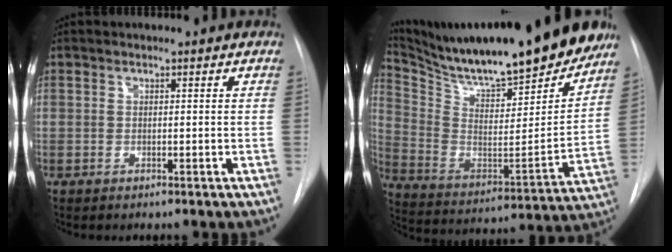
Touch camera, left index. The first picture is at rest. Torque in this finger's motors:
{"motor_torque": [-0.01, -0.90, 0.30, 0.09]}